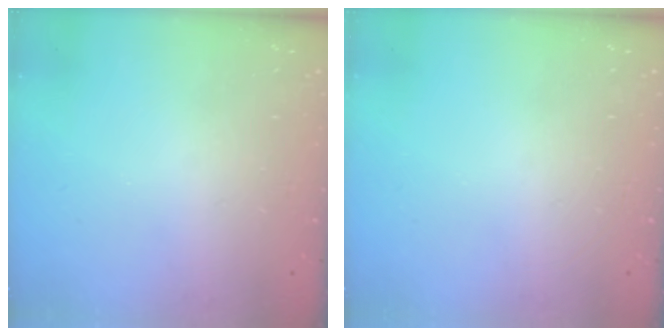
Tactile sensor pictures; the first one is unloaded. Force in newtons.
{"total": 0.0}